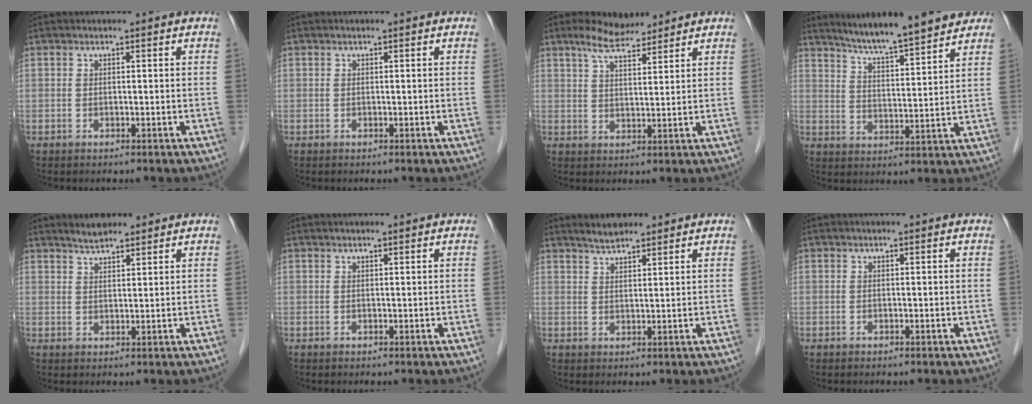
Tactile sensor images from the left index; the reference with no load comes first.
{"total": 0.0}
{"total": 5.9, "force": [5.0, 1.3, 2.9], "torque": [-0.066, 0.017, 0.093]}
{"total": 13.3, "force": [11.7, 1.0, 6.3], "torque": [-0.093, 0.009, 0.171]}
{"total": 3.3, "force": [3.0, 0.9, 1.1], "torque": [-0.023, 0.010, 0.052]}
{"total": 0.7, "force": [0.6, 0.0, 0.4], "torque": [-0.010, 0.009, 0.013]}
{"total": 3.4, "force": [3.1, 0.9, 1.2], "torque": [-0.025, 0.010, 0.055]}
{"total": 0.0}